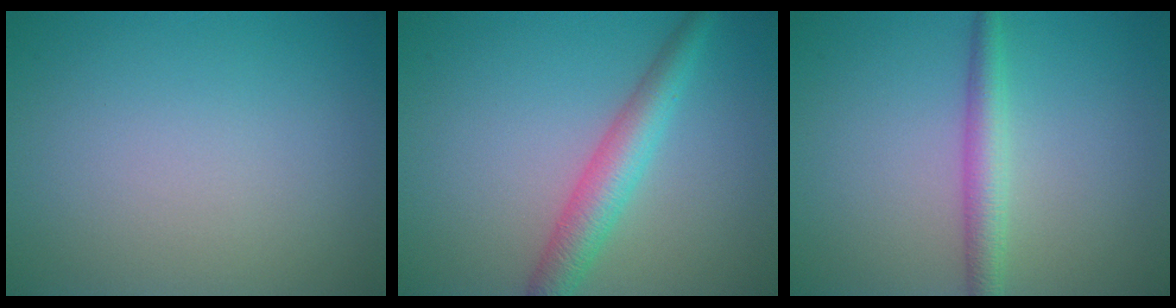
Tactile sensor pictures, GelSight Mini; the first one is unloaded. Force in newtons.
{"total": 3.9, "press": 3.9, "slide": 0.2}
{"total": 2.7, "press": 2.7, "slide": 0.1}